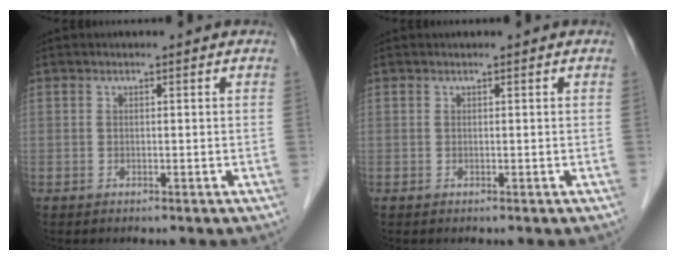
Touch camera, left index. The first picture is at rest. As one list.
[{"total": 0.0}]